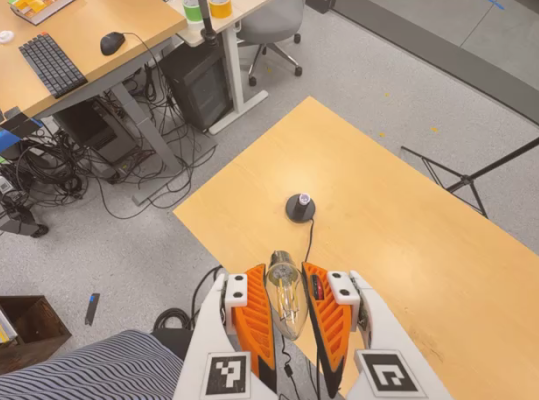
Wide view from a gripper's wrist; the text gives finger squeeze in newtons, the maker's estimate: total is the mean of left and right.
{"total": 20.6, "left": 21.7, "right": 19.5}